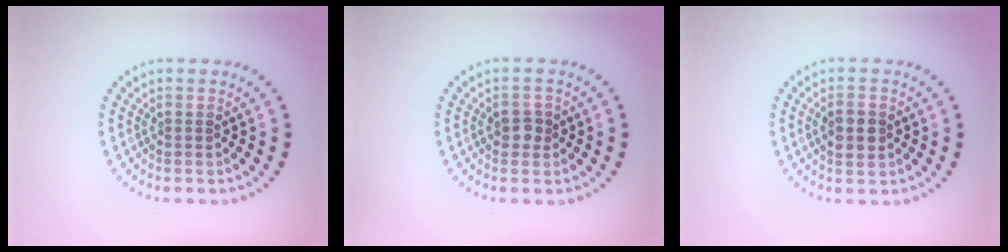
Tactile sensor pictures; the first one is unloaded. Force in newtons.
{"total": 1.7, "press": 1.6, "slide": 0.4}
{"total": 2.6, "press": 2.6, "slide": 0.1}